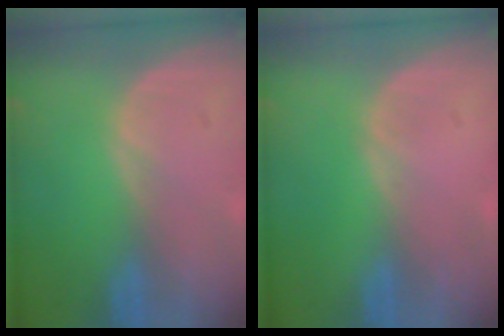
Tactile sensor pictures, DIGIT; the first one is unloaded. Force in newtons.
{"total": 0.0}